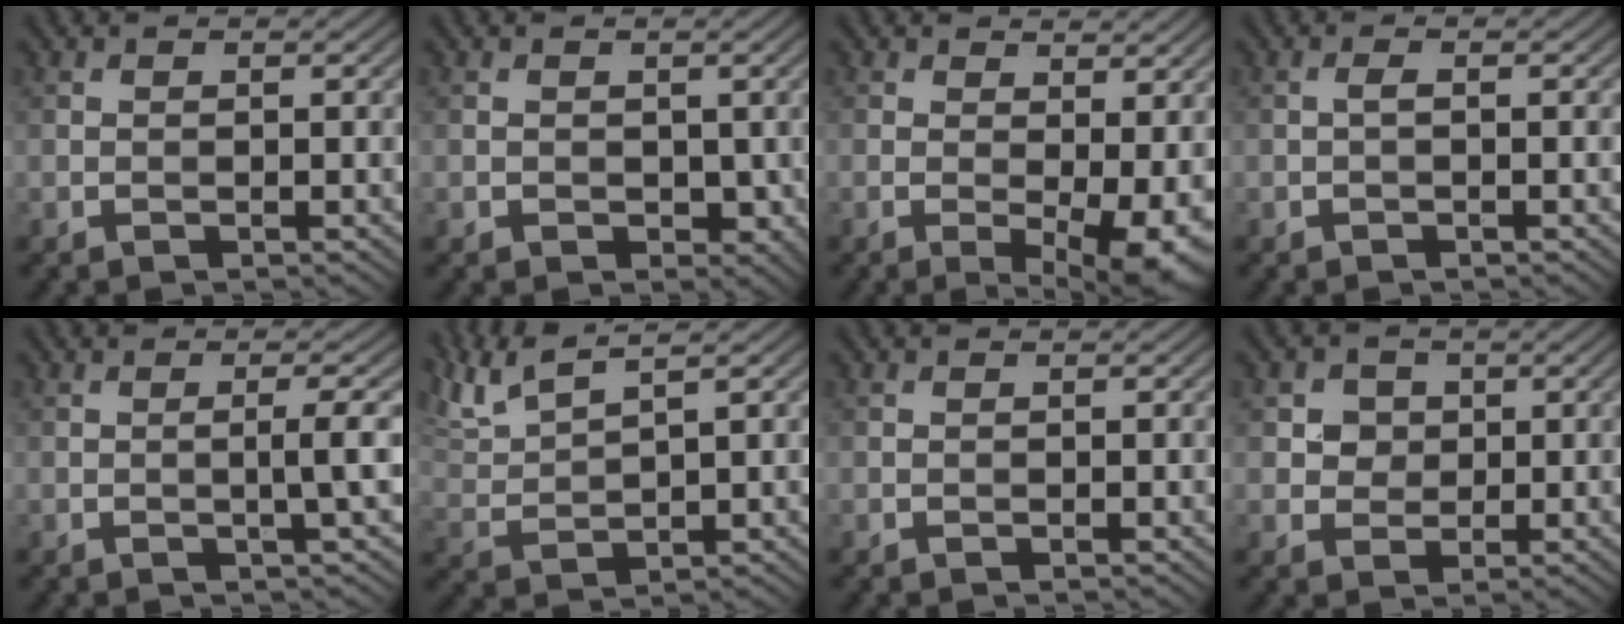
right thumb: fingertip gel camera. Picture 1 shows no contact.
{"total": 2.1, "force": [-0.1, 1.8, 1.1], "torque": [-0.023, -0.012, 0.002]}
{"total": 7.3, "force": [0.0, 2.4, 6.9], "torque": [-0.097, -0.007, 0.005]}
{"total": 0.8, "force": [-0.2, 0.1, 0.7], "torque": [-0.015, 0.002, -0.006]}
{"total": 2.7, "force": [0.0, 0.1, 2.7], "torque": [-0.047, 0.005, -0.006]}
{"total": 7.1, "force": [5.4, 1.4, 4.4], "torque": [-0.104, 0.023, 0.111]}
{"total": 0.0}
{"total": 3.5, "force": [1.0, 3.1, 1.2], "torque": [-0.041, -0.009, 0.023]}